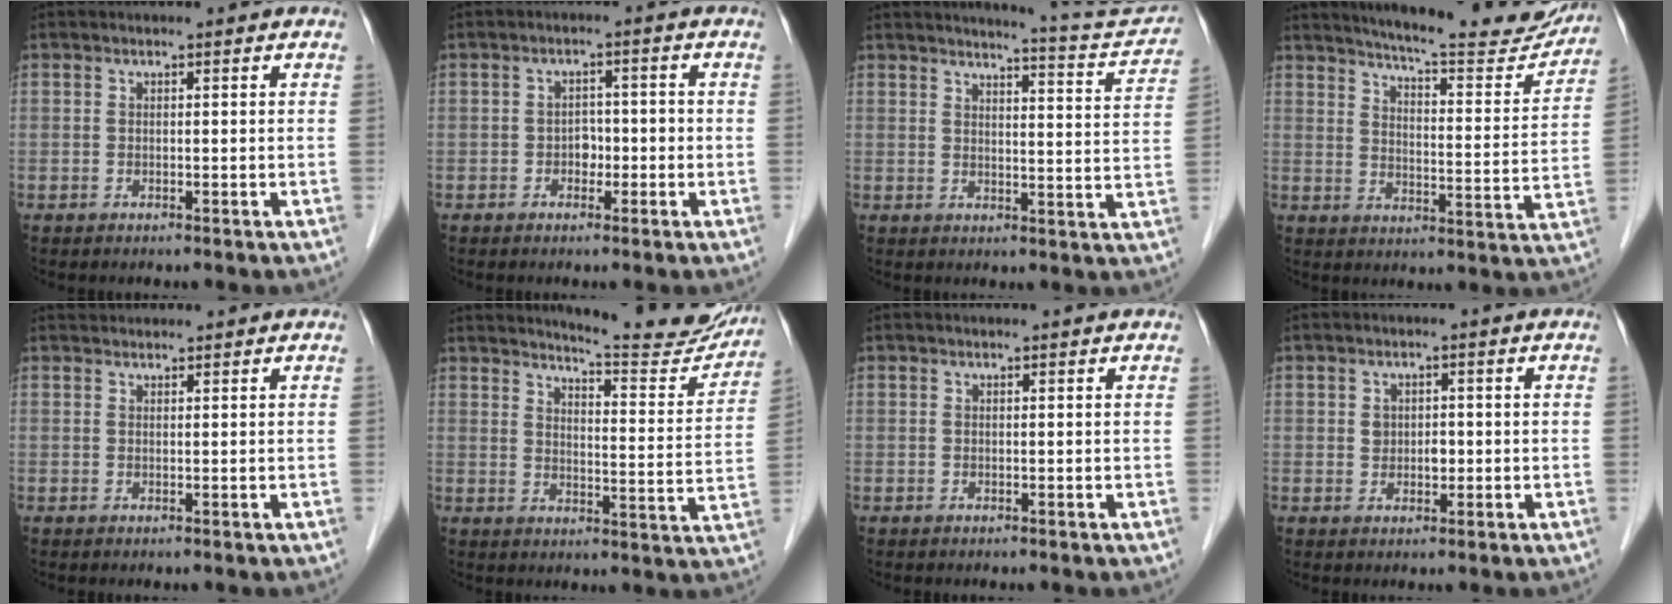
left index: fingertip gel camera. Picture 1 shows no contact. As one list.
[{"total": 2.4, "force": [-1.0, 1.7, 1.4], "torque": [-0.017, 0.007, -0.016]}, {"total": 10.2, "force": [10.0, -0.7, 1.6], "torque": [-0.029, -0.040, 0.116]}, {"total": 18.7, "force": [17.4, 2.0, 6.5], "torque": [-0.092, -0.050, 0.219]}, {"total": 2.2, "force": [2.2, 0.2, 0.1], "torque": [-0.007, 0.027, 0.042]}, {"total": 15.6, "force": [15.0, 1.1, 4.3], "torque": [-0.057, -0.066, 0.179]}, {"total": 1.1, "force": [1.1, -0.1, 0.3], "torque": [-0.010, 0.004, 0.013]}, {"total": 2.2, "force": [0.0, 1.8, 1.3], "torque": [-0.018, 0.001, 0.002]}]